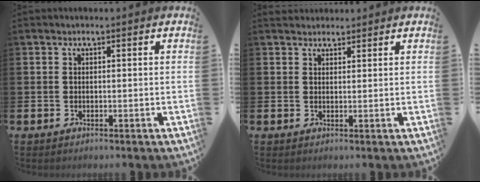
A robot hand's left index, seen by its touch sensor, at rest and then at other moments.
{"total": 1.9, "force": [1.8, 0.7, -0.2], "torque": [0.013, -0.006, 0.031]}